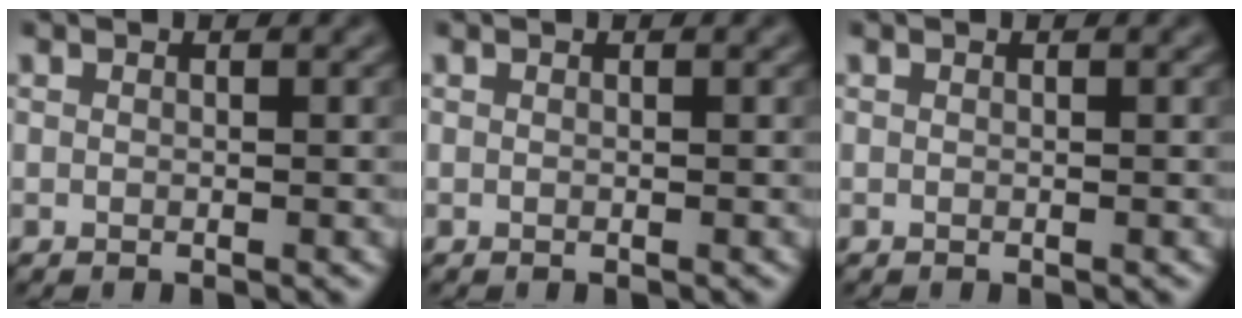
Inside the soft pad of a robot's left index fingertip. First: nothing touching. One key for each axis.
{"total": 0.0}
{"total": 0.0}